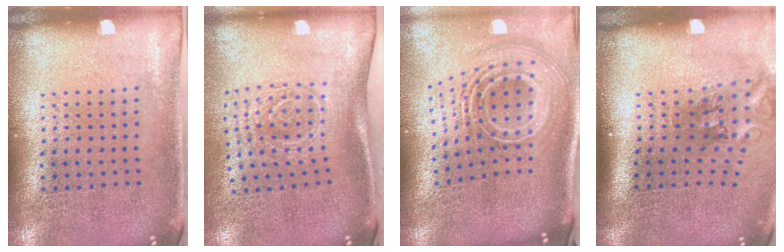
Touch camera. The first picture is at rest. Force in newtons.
{"total": 1.7, "press": 1.2, "slide": 1.2}
{"total": 3.1, "press": 2.0, "slide": 2.3}
{"total": 2.0, "press": 1.2, "slide": 1.6}